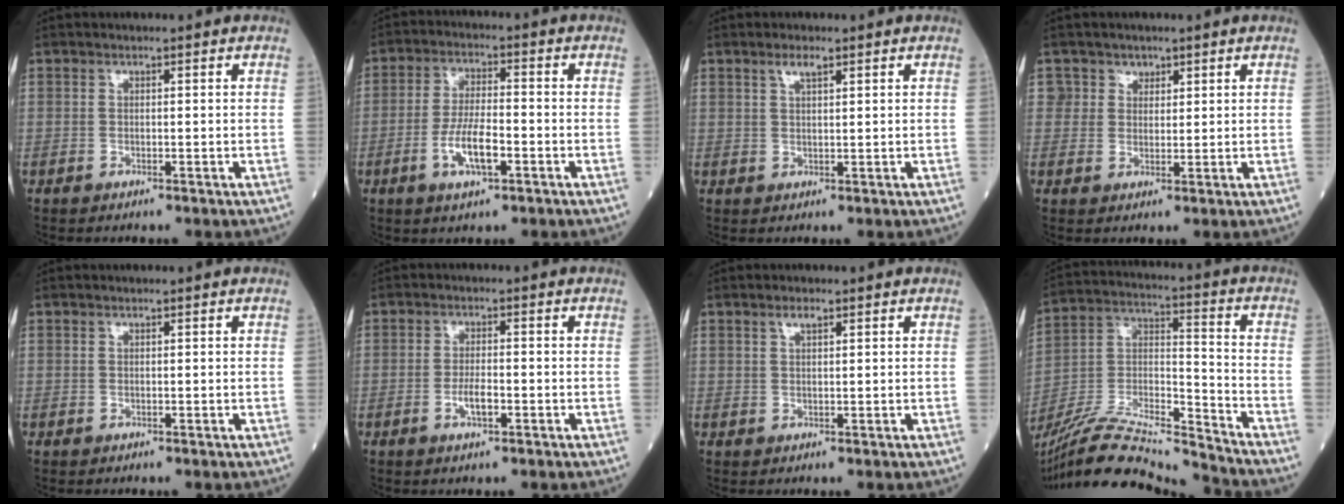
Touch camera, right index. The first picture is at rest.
{"total": 7.1, "force": [-2.6, 1.8, 6.4], "torque": [-0.128, -0.001, -0.048]}
{"total": 2.2, "force": [1.4, 0.5, 1.6], "torque": [-0.032, 0.003, 0.028]}
{"total": 3.0, "force": [1.7, 2.5, -0.4], "torque": [0.027, -0.004, 0.020]}
{"total": 0.0}
{"total": 3.1, "force": [-1.2, 0.7, 2.8], "torque": [-0.056, 0.000, -0.020]}
{"total": 1.6, "force": [1.0, 0.5, 1.1], "torque": [-0.022, 0.003, 0.019]}
{"total": 18.7, "force": [-17.8, -0.6, 5.8], "torque": [-0.117, 0.006, -0.316]}